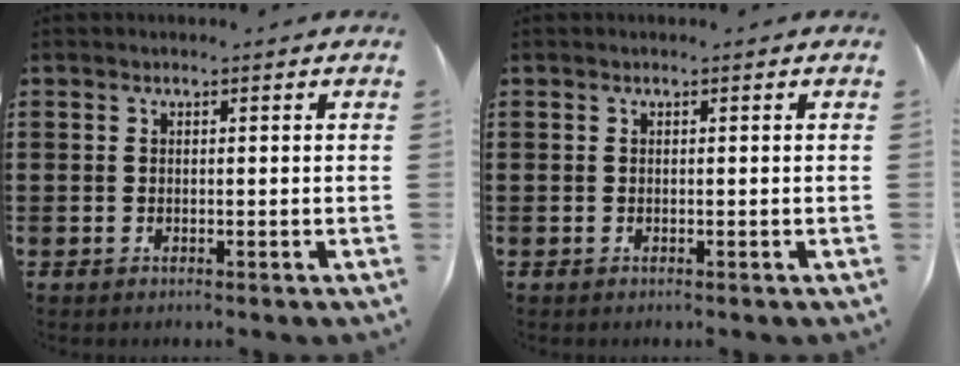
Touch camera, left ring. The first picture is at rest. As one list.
[{"total": 0.0}]